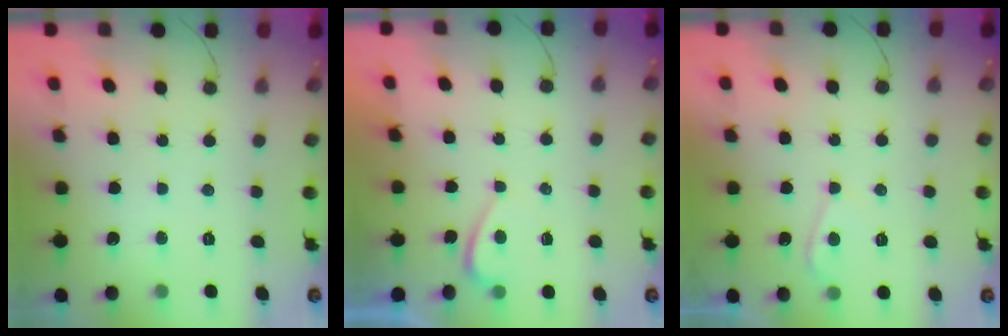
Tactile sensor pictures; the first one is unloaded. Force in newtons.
{"total": 0.8, "press": 0.6, "slide": 0.5}
{"total": 3.3, "press": 3.2, "slide": 0.4}